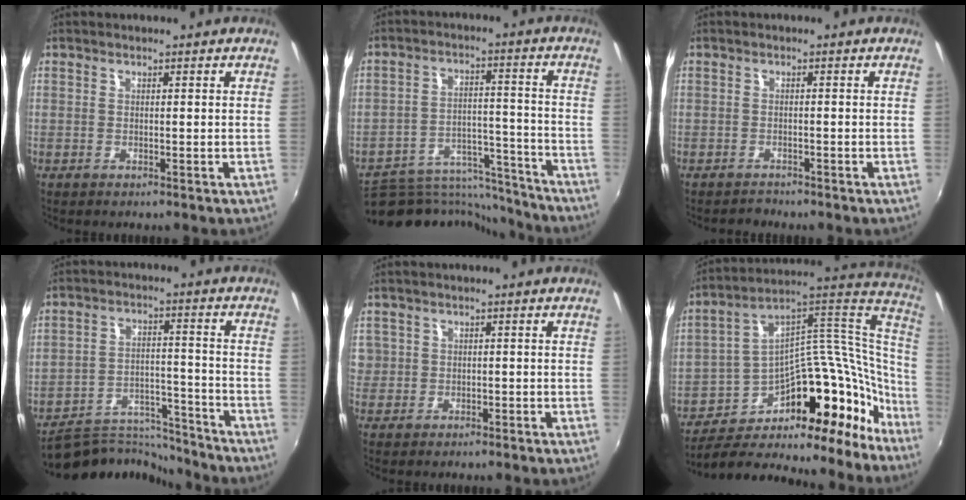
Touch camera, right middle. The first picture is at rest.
{"total": 14.8, "force": [-14.3, 3.7, 0.6], "torque": [-0.009, 0.044, -0.213]}
{"total": 1.5, "force": [-1.4, 0.3, -0.2], "torque": [0.000, -0.001, -0.024]}
{"total": 9.5, "force": [-9.1, 2.5, 0.2], "torque": [-0.008, 0.024, -0.149]}
{"total": 3.6, "force": [-0.5, 3.5, 0.6], "torque": [-0.015, 0.008, -0.004]}
{"total": 29.0, "force": [-17.6, 16.4, 16.2], "torque": [-0.230, 0.064, -0.242]}